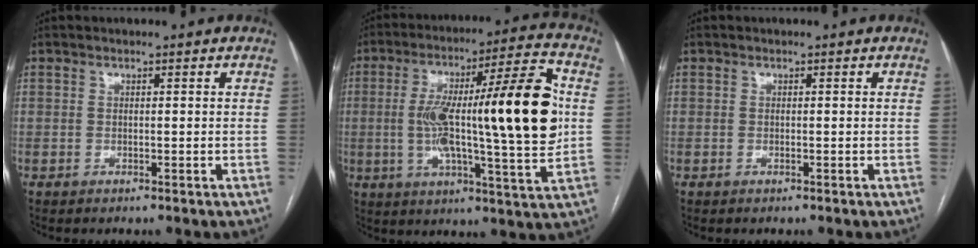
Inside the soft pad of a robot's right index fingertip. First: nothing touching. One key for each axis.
{"total": 23.7, "fx": 1.1, "fy": 2.4, "fz": 23.6, "tx": -0.343, "ty": 0.024, "tz": 0.010}
{"total": 0.0}